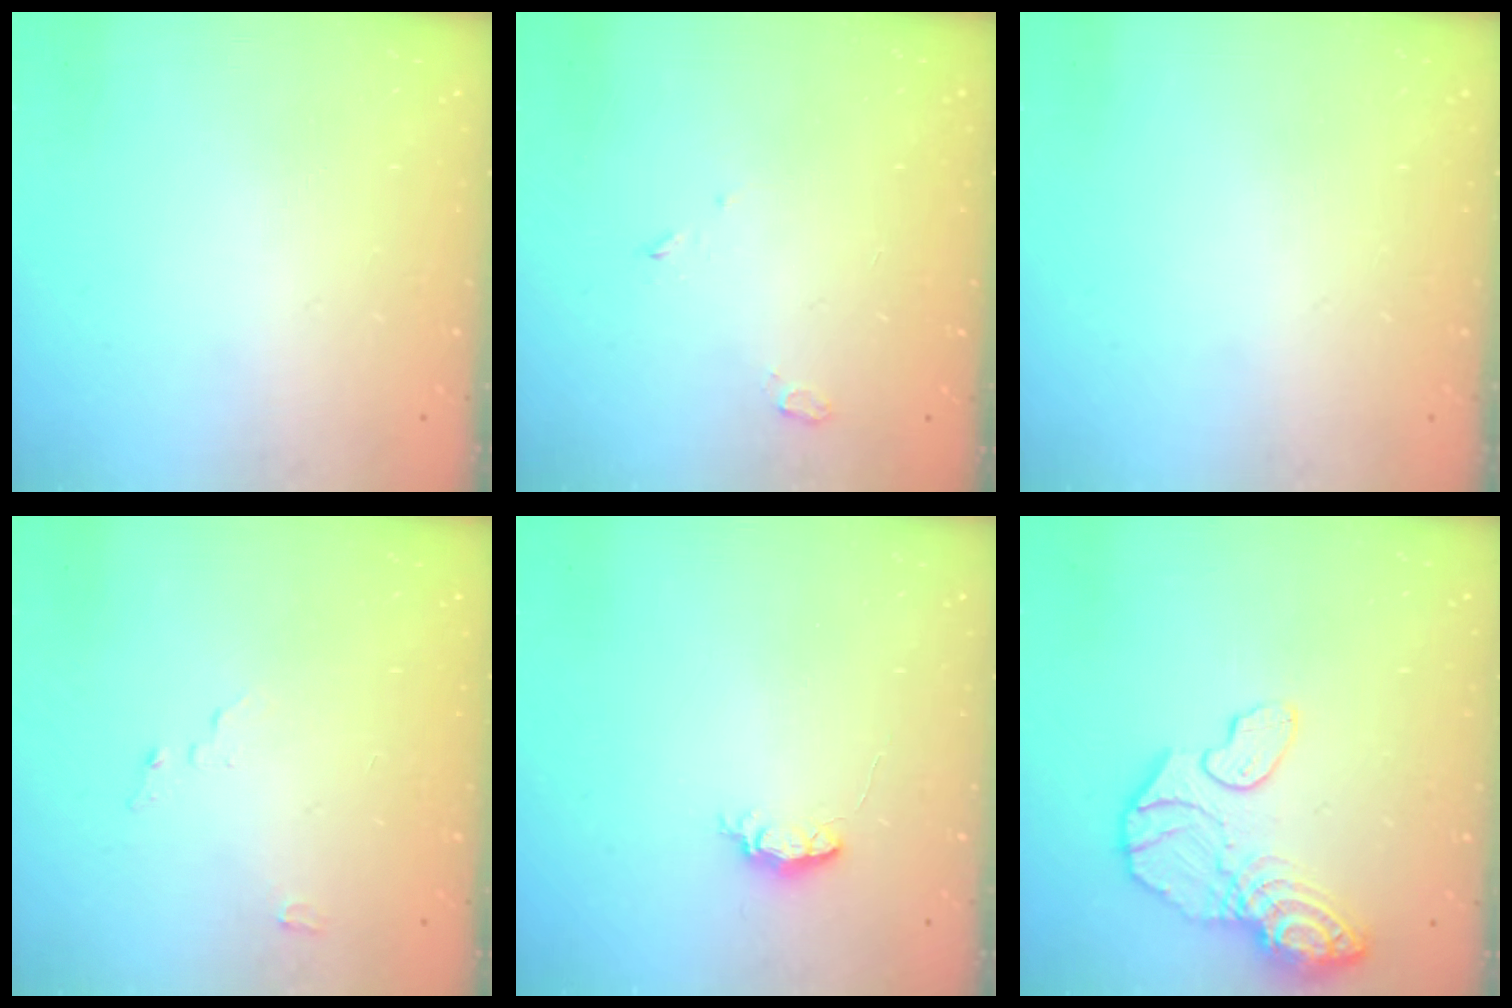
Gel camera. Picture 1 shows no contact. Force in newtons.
{"total": 2.8, "press": 2.7, "slide": 0.7}
{"total": 0.0}
{"total": 4.7, "press": 4.6, "slide": 0.6}
{"total": 3.5, "press": 3.4, "slide": 0.5}
{"total": 13.7, "press": 13.5, "slide": 2.0}